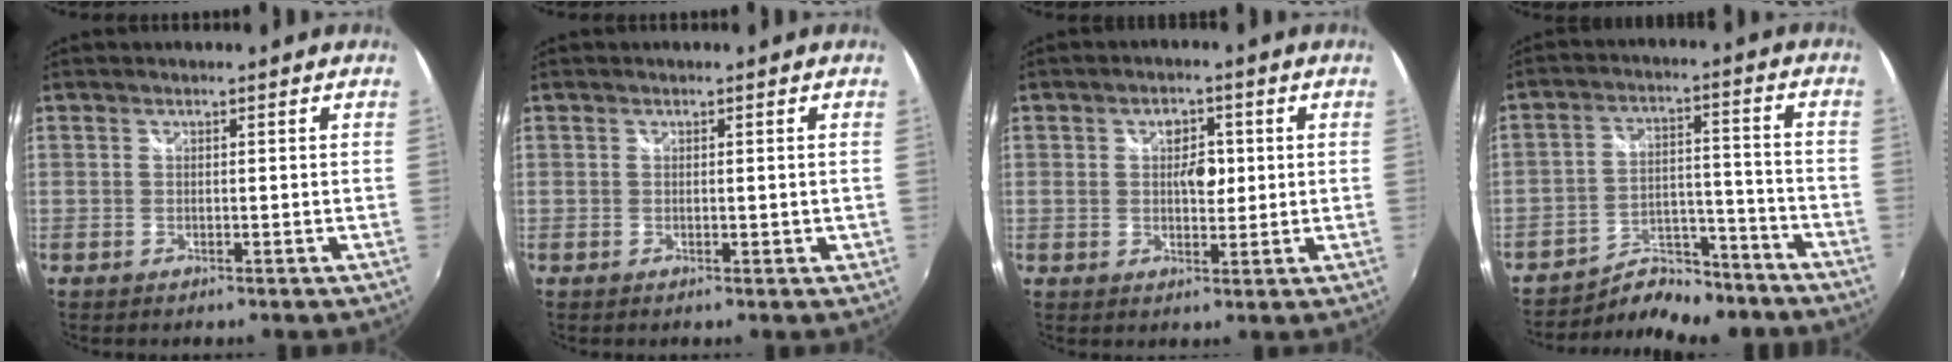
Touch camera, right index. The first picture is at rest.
{"total": 1.0, "force": [-0.1, 0.6, 0.8], "torque": [-0.009, 0.000, -0.001]}
{"total": 4.3, "force": [0.6, 3.0, 3.1], "torque": [-0.044, 0.008, 0.010]}
{"total": 10.6, "force": [-10.0, 2.9, 1.8], "torque": [-0.032, 0.021, -0.142]}